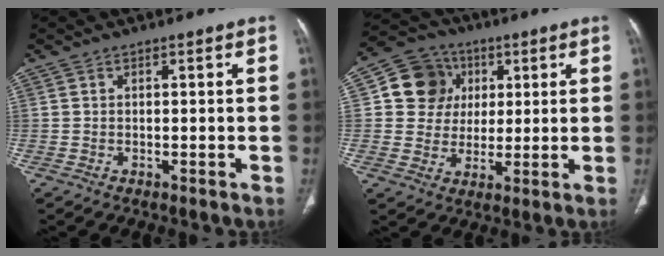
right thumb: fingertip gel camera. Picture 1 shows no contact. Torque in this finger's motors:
{"motor_torque": [-0.45, 0.46, 0.00, 0.03, 0.10]}